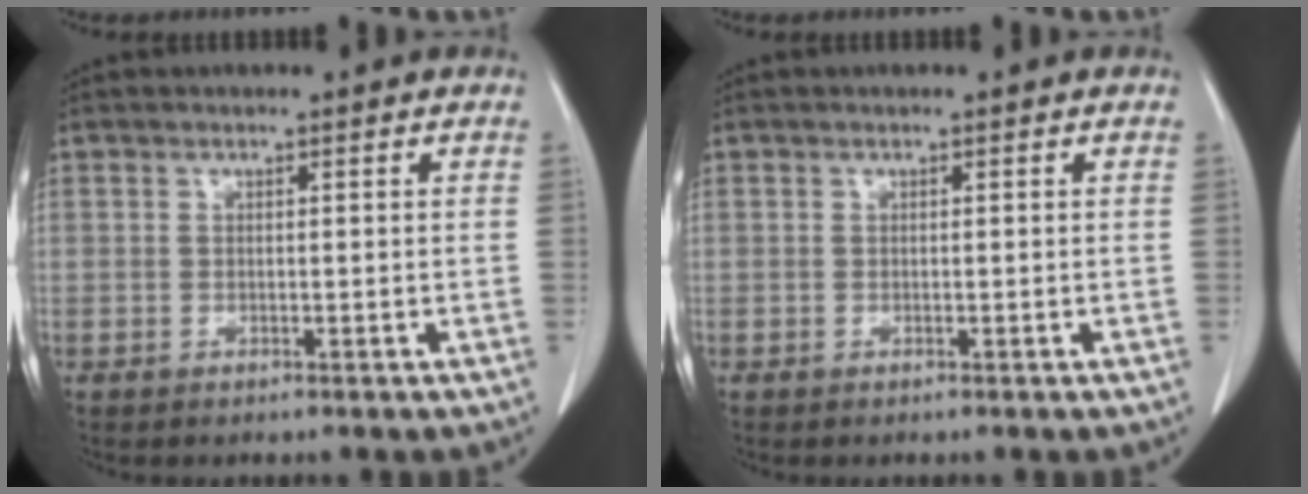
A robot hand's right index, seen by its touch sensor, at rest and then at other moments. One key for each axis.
{"total": 0.0}